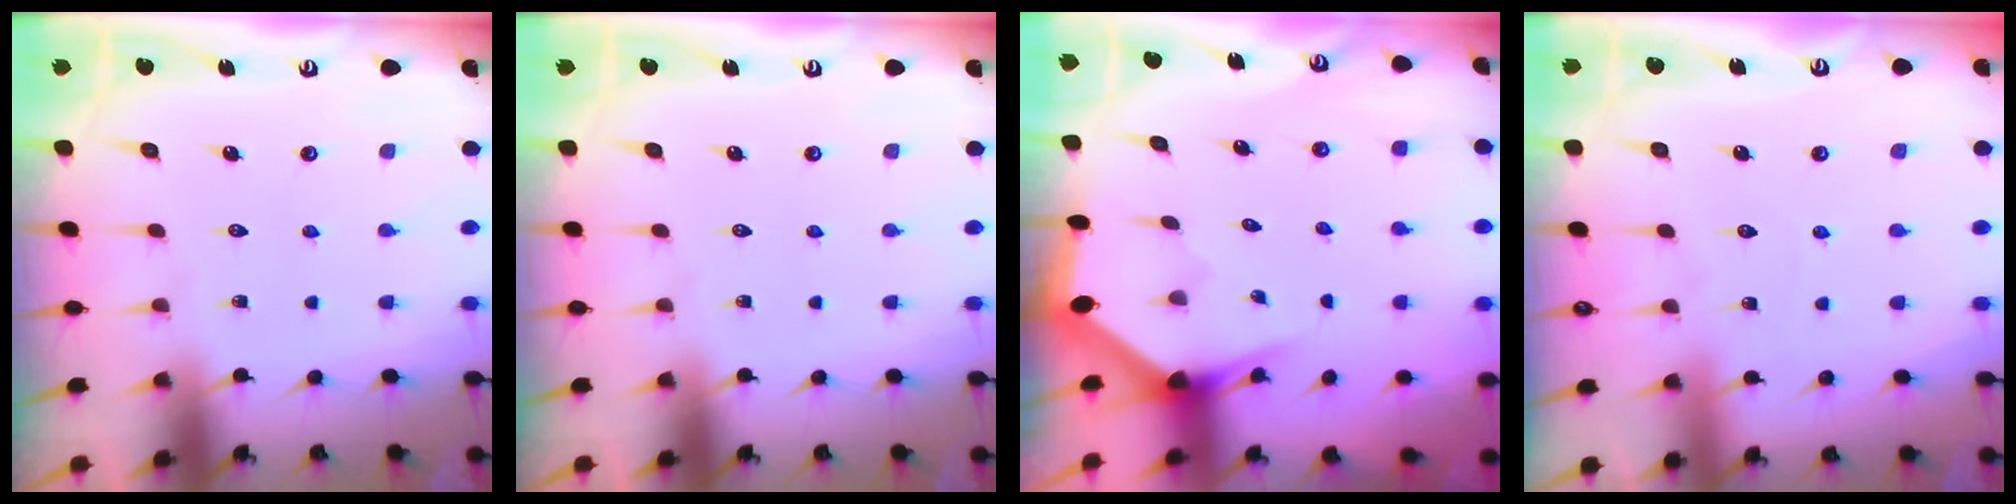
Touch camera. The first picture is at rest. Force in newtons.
{"total": 0.0}
{"total": 3.0, "press": 3.0, "slide": 0.1}
{"total": 2.4, "press": 2.4, "slide": 0.2}